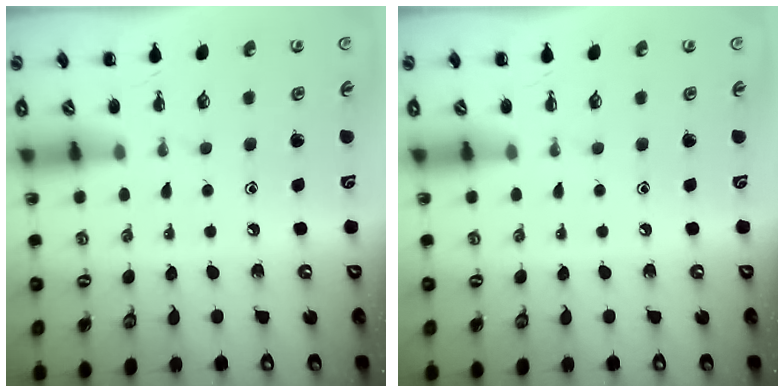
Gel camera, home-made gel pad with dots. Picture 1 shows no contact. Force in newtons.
{"total": 0.0}